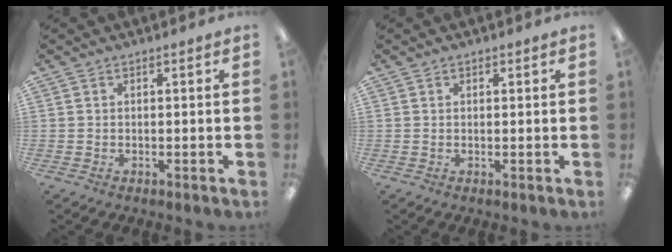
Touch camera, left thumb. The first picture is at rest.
{"total": 0.6, "force": [0.4, 0.5, 0.2], "torque": [-0.003, 0.003, 0.007]}